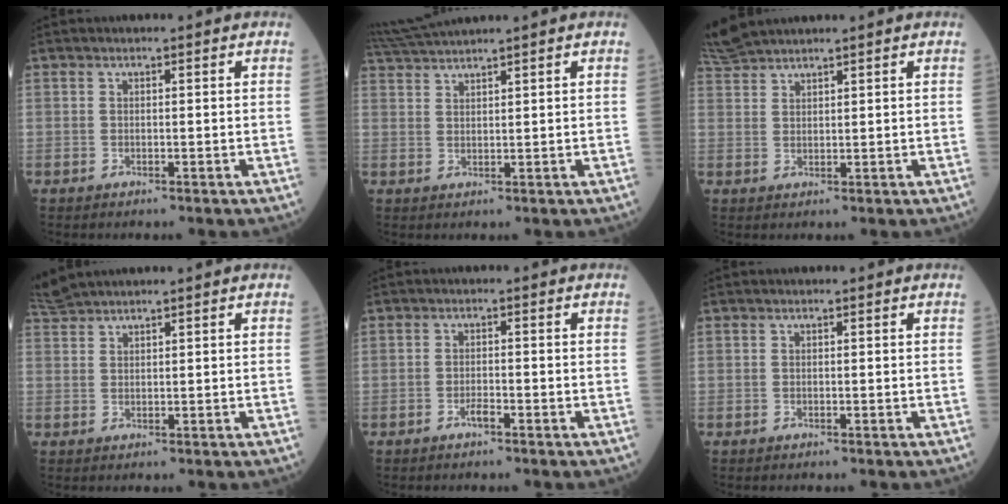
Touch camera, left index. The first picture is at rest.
{"total": 4.9, "force": [4.4, -1.4, 1.4], "torque": [-0.035, 0.014, 0.090]}
{"total": 4.7, "force": [4.5, -0.3, 1.3], "torque": [-0.043, 0.021, 0.101]}
{"total": 2.8, "force": [2.7, -0.5, 0.5], "torque": [-0.022, 0.018, 0.065]}
{"total": 1.4, "force": [-1.1, 0.2, 0.9], "torque": [-0.017, -0.004, -0.022]}
{"total": 0.0}